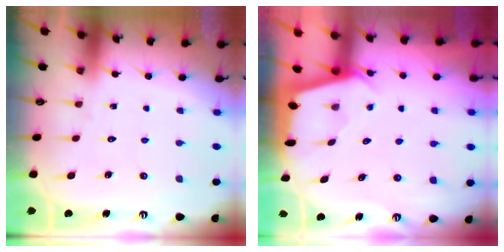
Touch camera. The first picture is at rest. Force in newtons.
{"total": 2.1, "press": 2.1, "slide": 0.3}